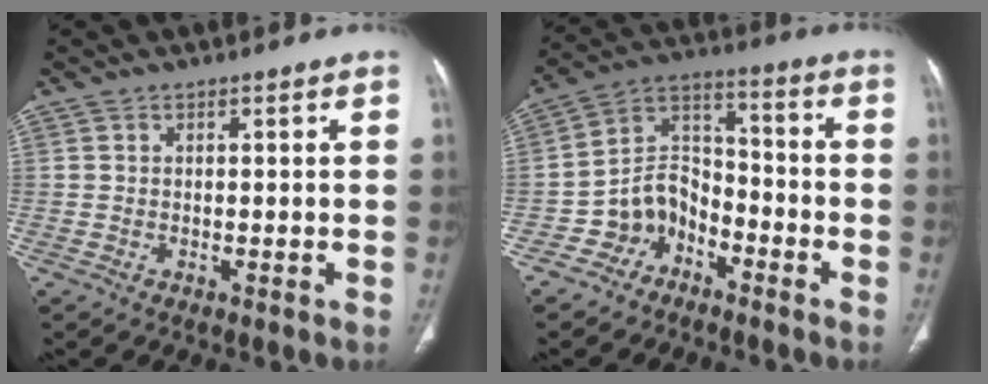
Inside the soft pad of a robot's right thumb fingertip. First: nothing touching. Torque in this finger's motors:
{"motor_torque": [-0.09, 0.17, -0.18, -0.93, 0.07]}